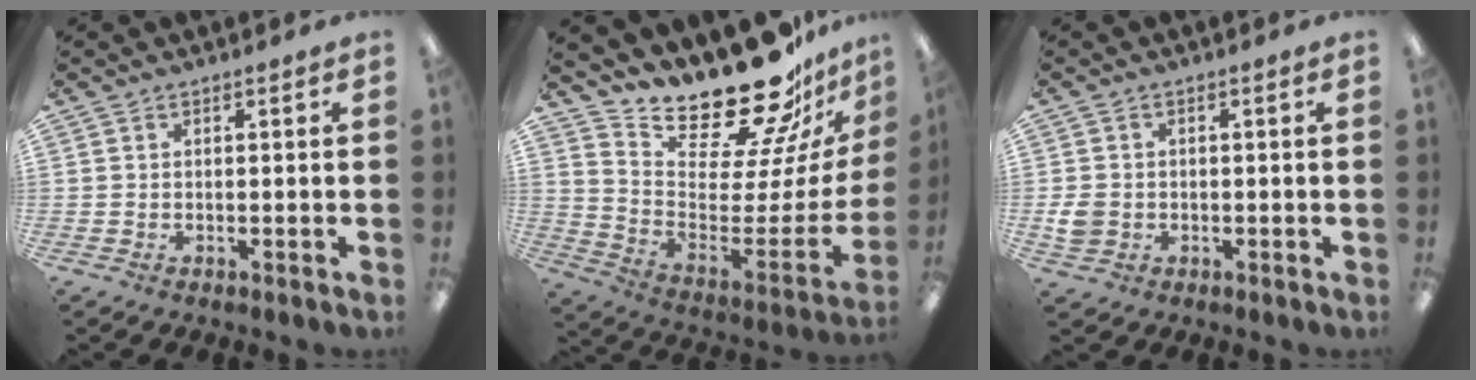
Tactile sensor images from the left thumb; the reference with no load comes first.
{"total": 22.4, "force": [19.6, 5.6, 9.5], "torque": [-0.136, -0.172, 0.331]}
{"total": 4.1, "force": [-0.4, 3.5, 2.0], "torque": [-0.033, 0.001, -0.007]}